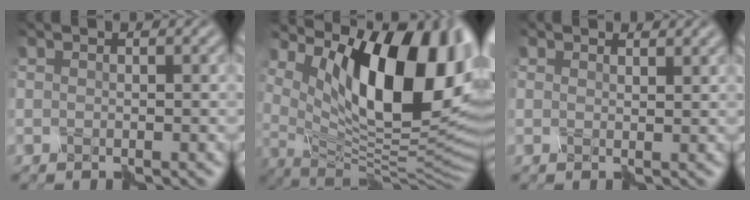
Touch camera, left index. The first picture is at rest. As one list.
[{"total": 14.3, "force": [4.8, 6.3, 11.9], "torque": [-0.159, -0.007, 0.079]}, {"total": 1.4, "force": [1.2, 0.5, 0.2], "torque": [-0.010, -0.002, 0.019]}]